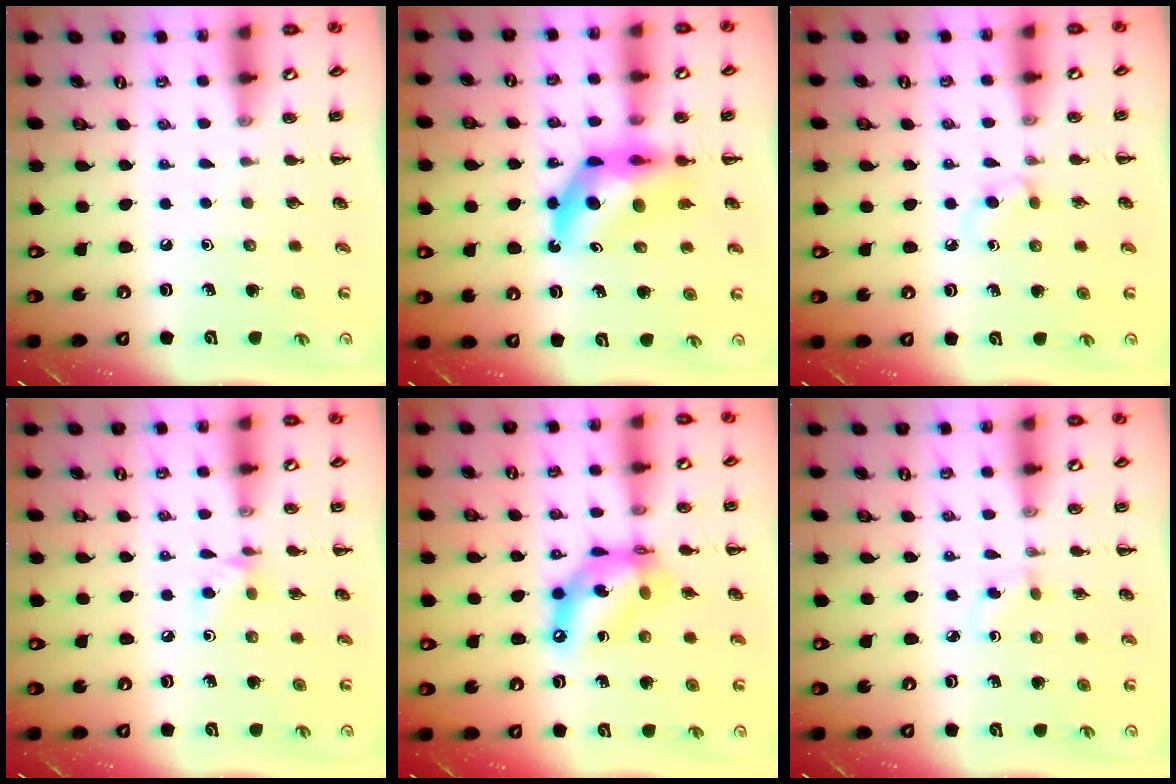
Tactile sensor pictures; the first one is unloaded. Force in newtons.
{"total": 10.3, "press": 9.8, "slide": 3.2}
{"total": 2.4, "press": 2.1, "slide": 1.1}
{"total": 5.0, "press": 4.8, "slide": 1.4}
{"total": 12.7, "press": 12.3, "slide": 3.2}
{"total": 1.8, "press": 1.6, "slide": 0.8}